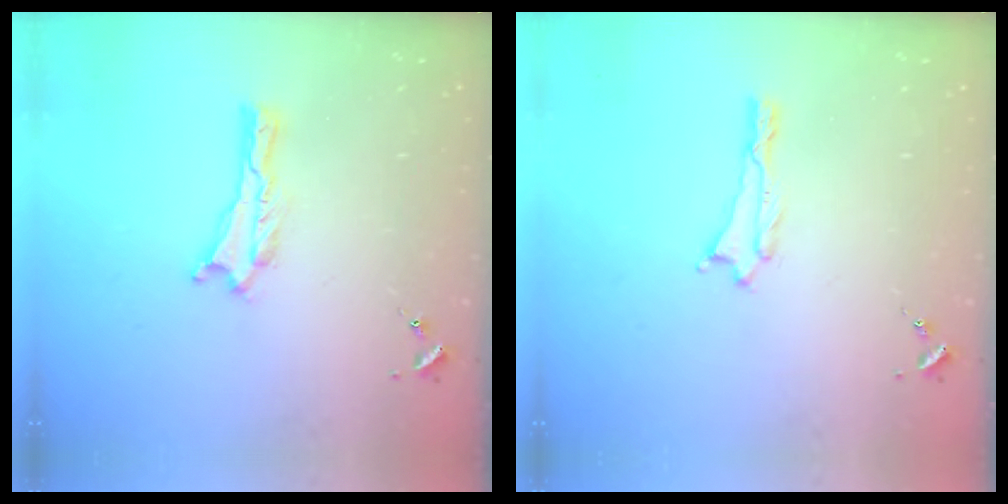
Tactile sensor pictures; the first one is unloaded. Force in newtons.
{"total": 0.0}